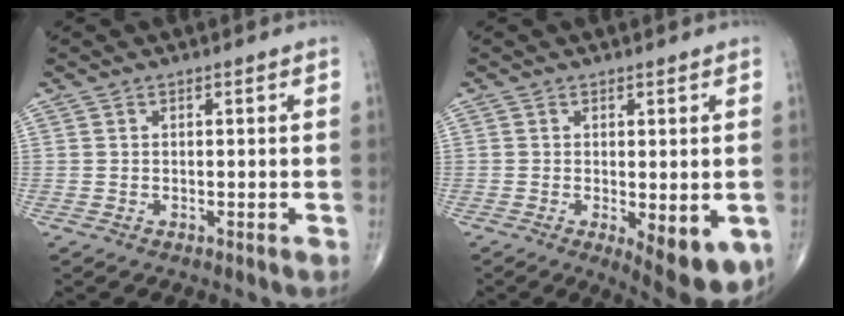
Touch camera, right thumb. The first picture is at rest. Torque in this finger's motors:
{"motor_torque": [-0.08, 0.48, -0.21, -0.17, 0.08]}